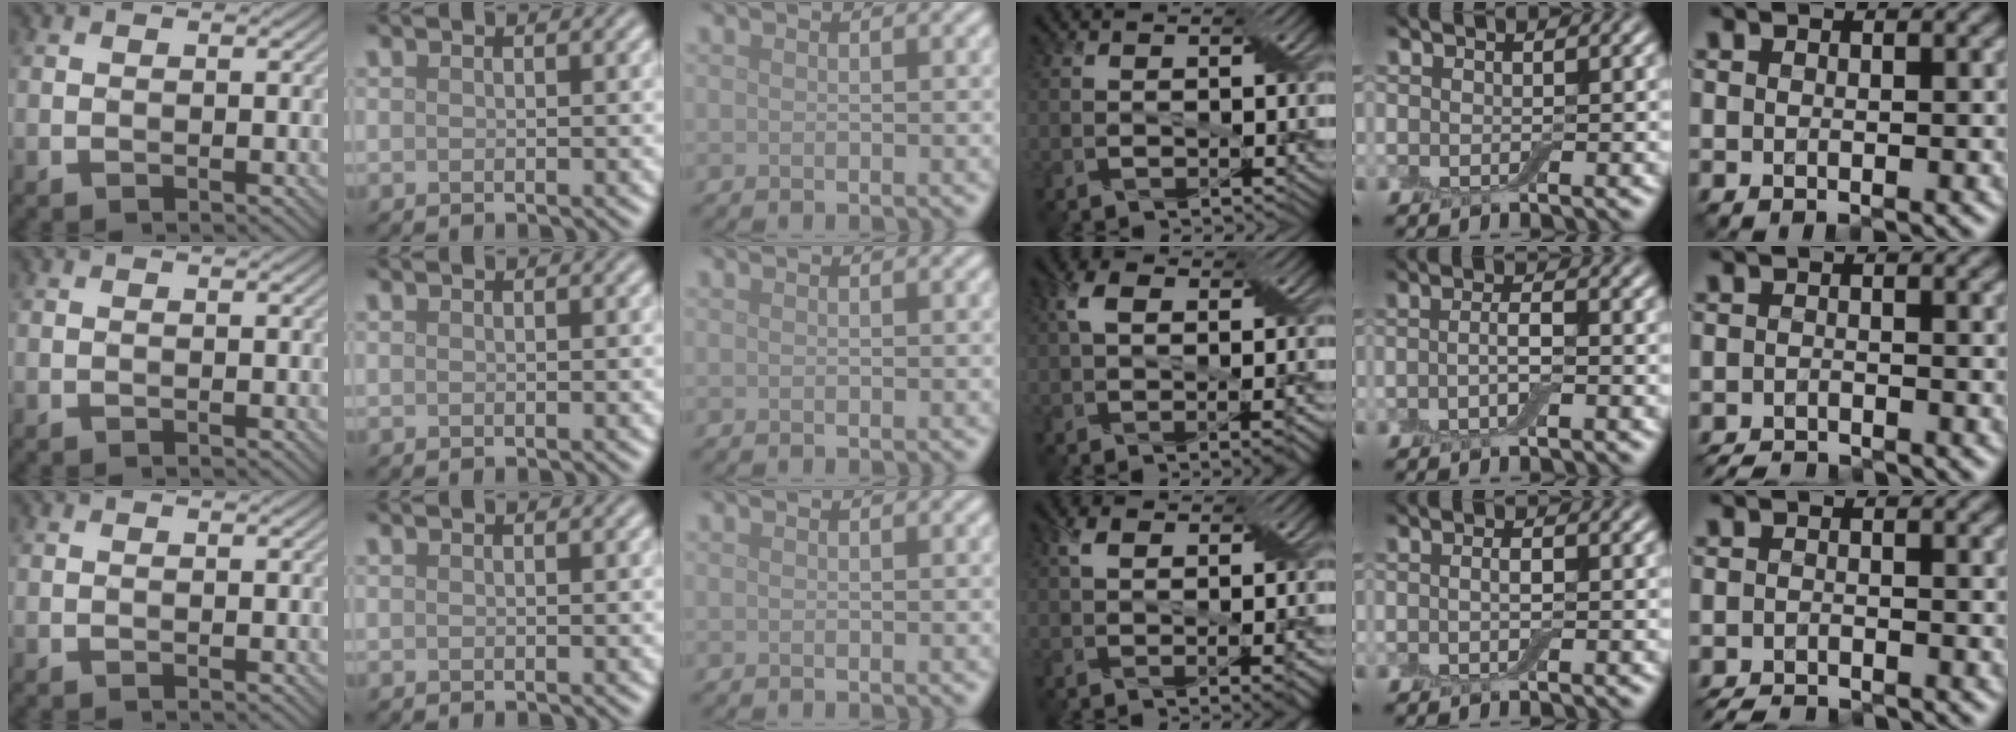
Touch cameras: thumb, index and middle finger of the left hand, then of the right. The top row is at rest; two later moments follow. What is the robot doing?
{"motion": "fold", "object": "bandage"}